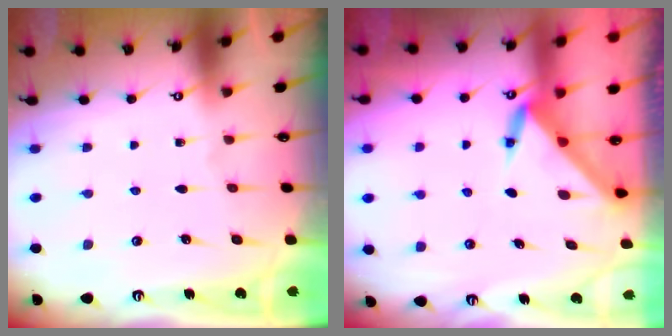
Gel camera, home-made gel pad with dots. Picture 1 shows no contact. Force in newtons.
{"total": 3.2, "press": 3.2, "slide": 0.1}